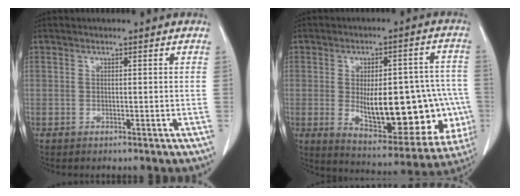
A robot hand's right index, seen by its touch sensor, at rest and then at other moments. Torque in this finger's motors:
{"motor_torque": [1.55, -0.59, 0.60, 0.18]}